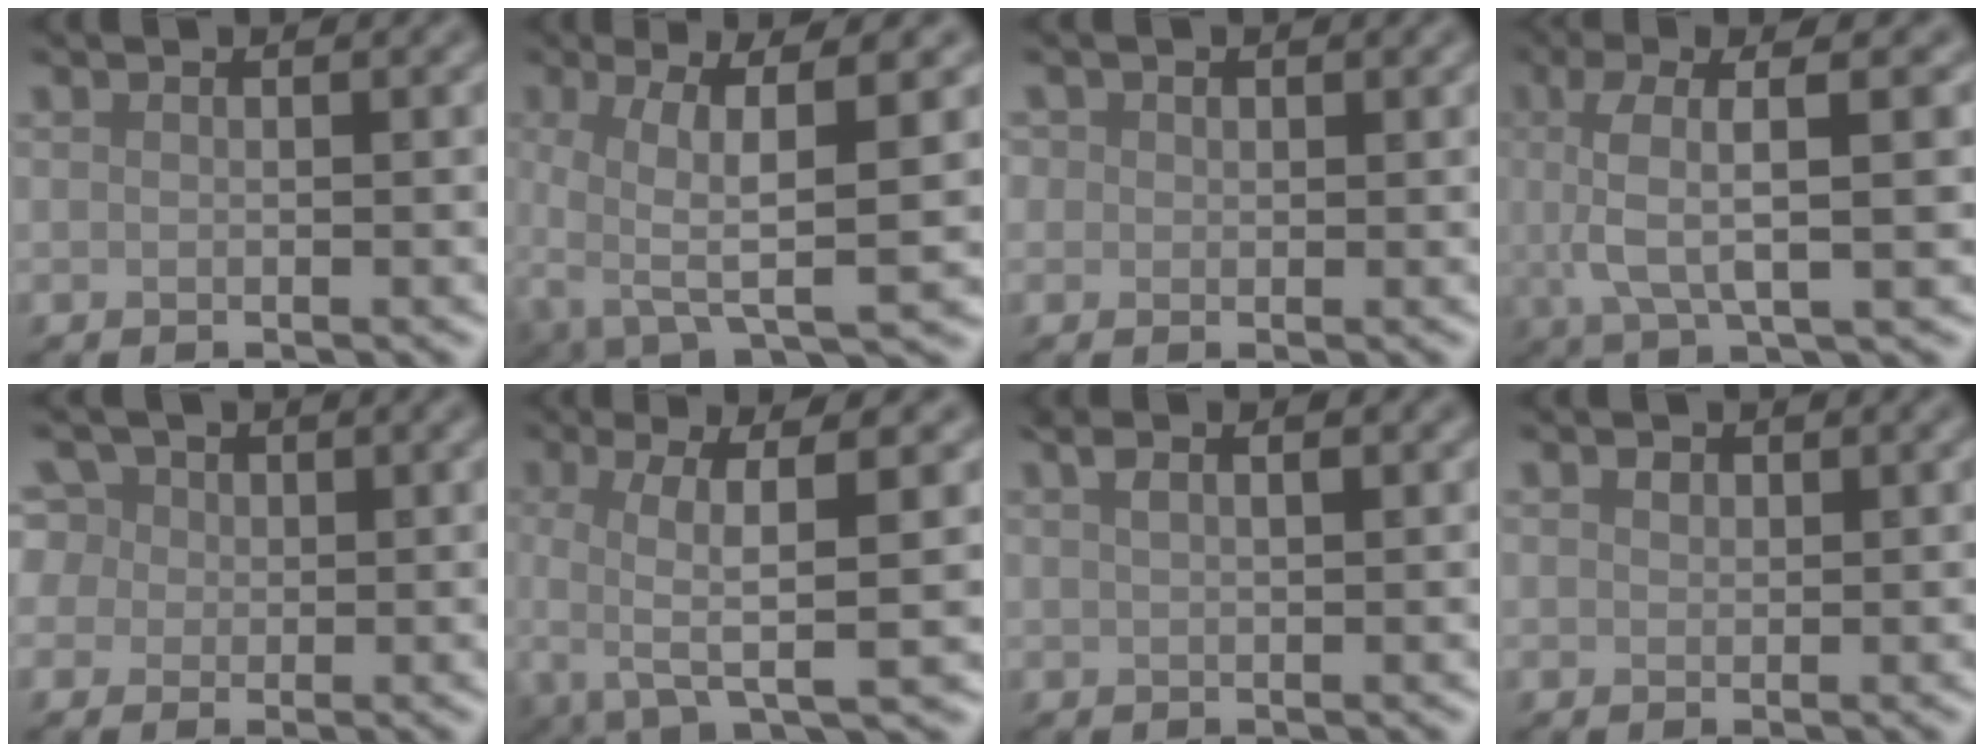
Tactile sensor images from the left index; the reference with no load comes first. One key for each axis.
{"total": 8.3, "fx": 0.9, "fy": 2.1, "fz": 8.0, "tx": -0.134, "ty": 0.007, "tz": 0.016}
{"total": 1.3, "fx": 0.6, "fy": 1.1, "fz": 0.4, "tx": -0.004, "ty": 0.001, "tz": 0.003}
{"total": 6.4, "fx": 1.4, "fy": 1.6, "fz": 6.0, "tx": -0.111, "ty": 0.009, "tz": 0.021}
{"total": 6.2, "fx": 2.5, "fy": 5.0, "fz": 2.8, "tx": -0.050, "ty": 0.035, "tz": 0.012}
{"total": 6.7, "fx": 0.6, "fy": 1.5, "fz": 6.5, "tx": -0.102, "ty": 0.006, "tz": 0.003}
{"total": 2.0, "fx": 1.1, "fy": 0.6, "fz": 1.6, "tx": -0.027, "ty": 0.007, "tz": 0.020}
{"total": 0.8, "fx": 0.5, "fy": 0.5, "fz": 0.3, "tx": -0.007, "ty": -0.002, "tz": 0.008}